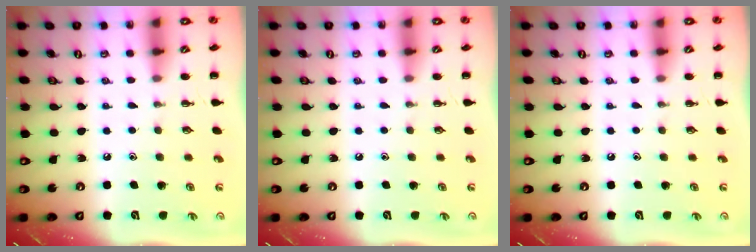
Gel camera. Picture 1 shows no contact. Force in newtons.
{"total": 0.0}
{"total": 0.0}